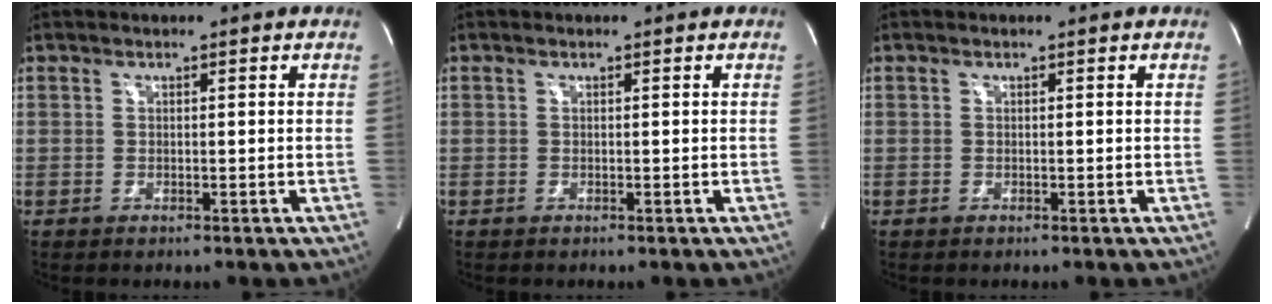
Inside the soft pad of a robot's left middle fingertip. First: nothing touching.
{"total": 0.0}
{"total": 0.0}